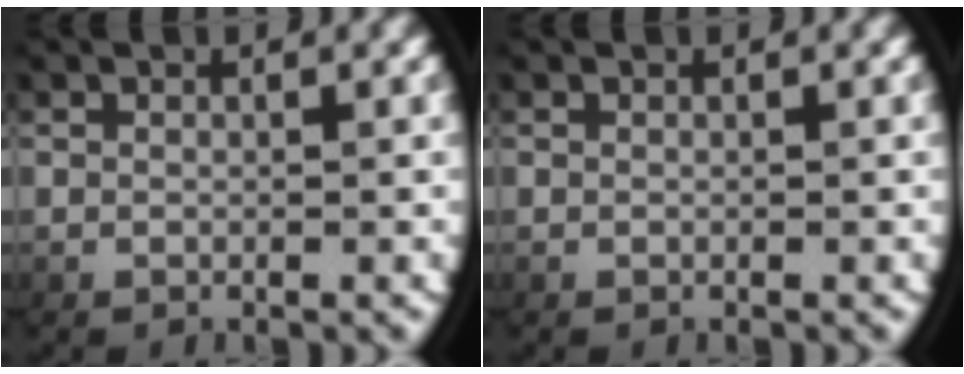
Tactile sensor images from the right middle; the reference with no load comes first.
{"total": 0.0}